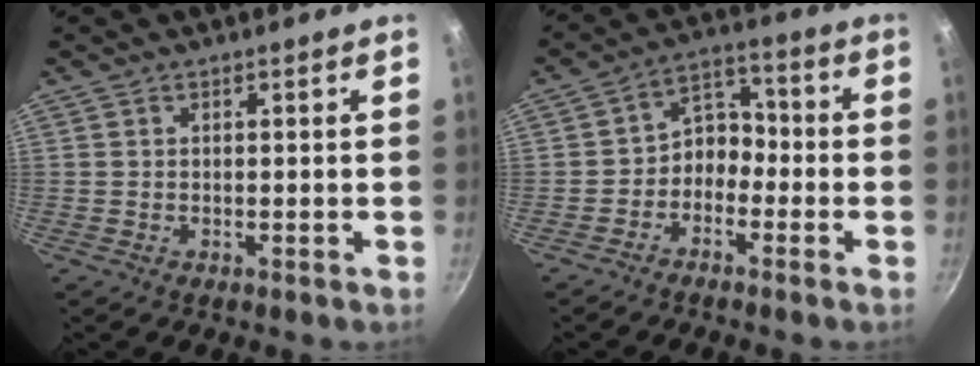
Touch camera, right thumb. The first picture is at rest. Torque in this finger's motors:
{"motor_torque": [-0.46, 0.04, -0.03, 0.17, 0.00]}